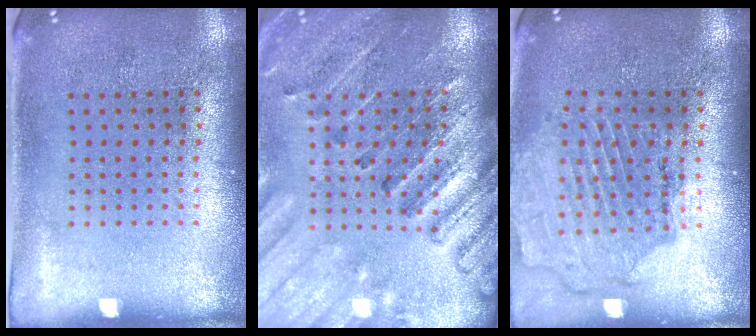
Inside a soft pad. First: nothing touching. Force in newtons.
{"total": 2.7, "press": 2.6, "slide": 0.2}
{"total": 1.6, "press": 1.5, "slide": 0.3}